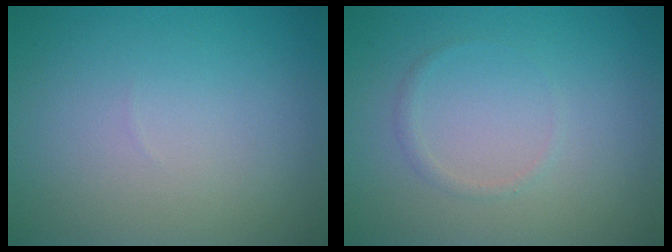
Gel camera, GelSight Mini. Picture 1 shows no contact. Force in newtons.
{"total": 0.7, "press": 0.7, "slide": 0.0}